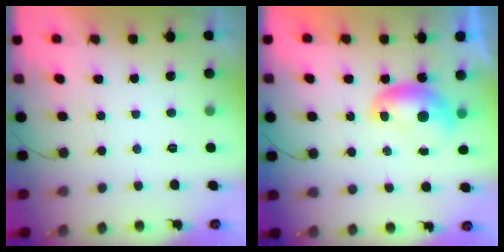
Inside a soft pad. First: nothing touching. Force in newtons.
{"total": 8.3, "press": 8.3, "slide": 0.7}